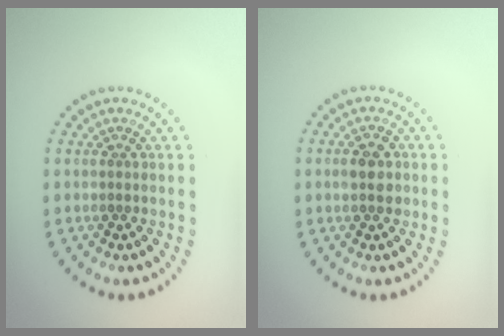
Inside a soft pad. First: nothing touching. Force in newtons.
{"total": 2.3, "press": 2.3, "slide": 0.1}